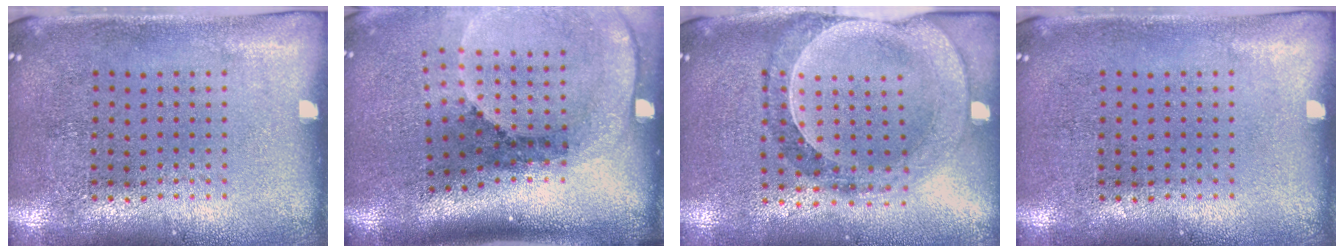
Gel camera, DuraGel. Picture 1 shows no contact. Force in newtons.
{"total": 2.8, "press": 1.9, "slide": 2.1}
{"total": 1.0, "press": 0.9, "slide": 0.2}
{"total": 0.0}